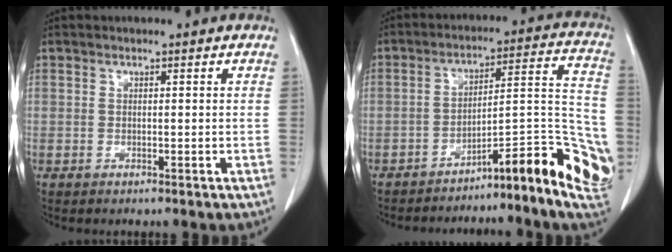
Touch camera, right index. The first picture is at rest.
{"total": 16.6, "force": [-8.5, 2.5, 14.0], "torque": [-0.121, 0.049, -0.114]}